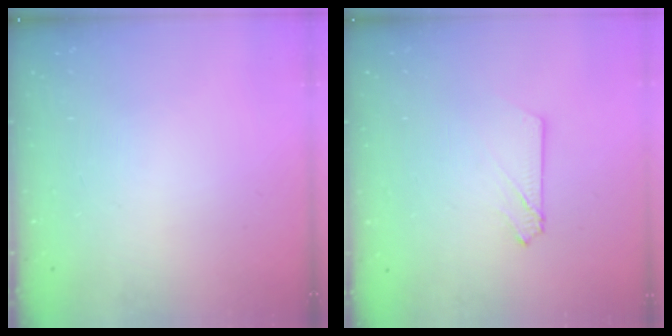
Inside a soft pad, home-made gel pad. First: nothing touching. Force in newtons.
{"total": 2.6, "press": 2.6, "slide": 0.3}